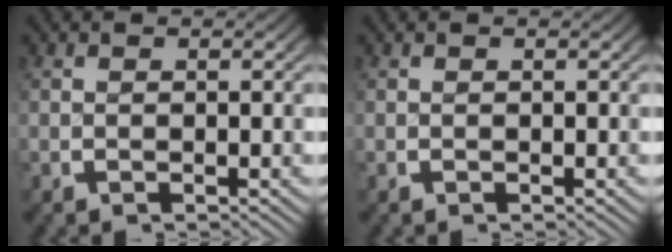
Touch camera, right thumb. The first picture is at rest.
{"total": 0.0}